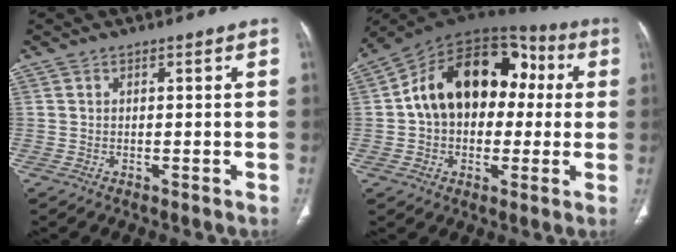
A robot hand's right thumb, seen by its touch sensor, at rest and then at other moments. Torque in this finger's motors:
{"motor_torque": [-0.20, 1.22, 0.47, -0.19, 0.30]}